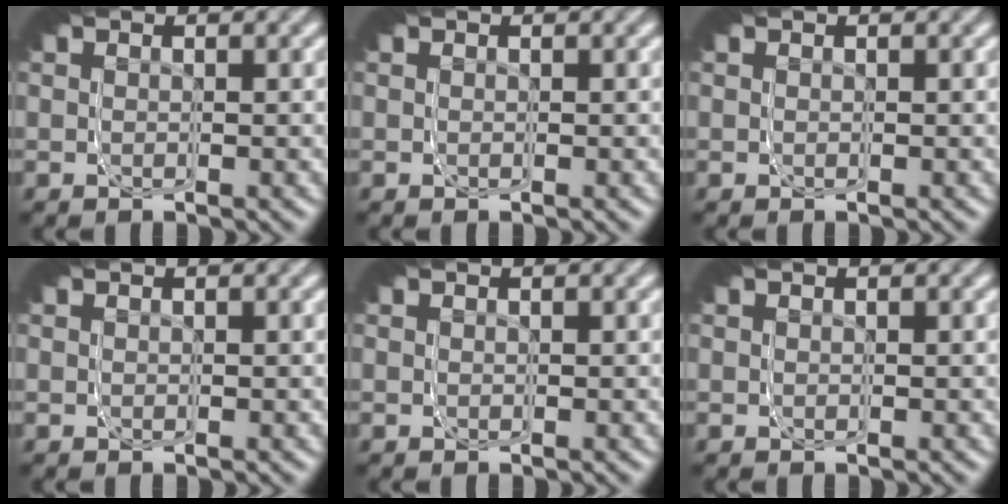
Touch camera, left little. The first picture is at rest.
{"total": 0.0}
{"total": 0.0}
{"total": 0.0}
{"total": 0.0}
{"total": 0.0}